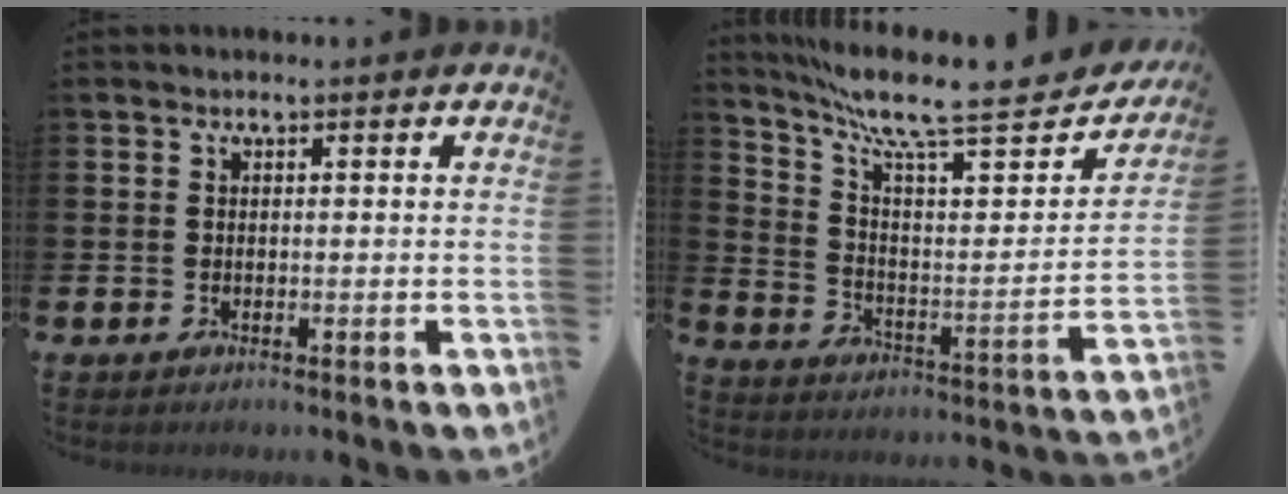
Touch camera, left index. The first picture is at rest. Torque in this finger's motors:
{"motor_torque": [1.07, -1.07, 0.15, 0.11]}